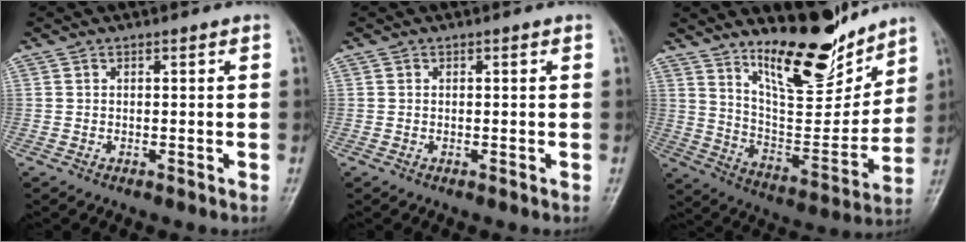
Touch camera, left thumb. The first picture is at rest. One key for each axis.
{"total": 0.0}
{"total": 16.7, "fx": 13.2, "fy": 5.0, "fz": 8.9, "tx": -0.096, "ty": -0.102, "tz": 0.230}